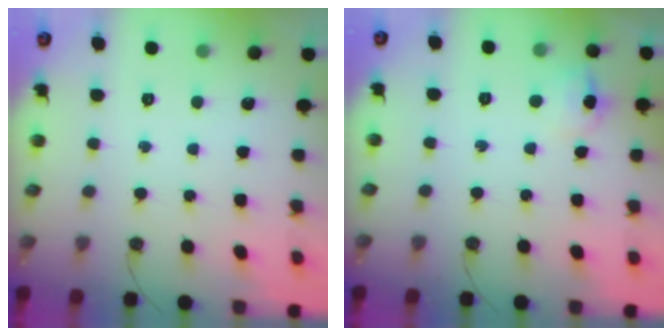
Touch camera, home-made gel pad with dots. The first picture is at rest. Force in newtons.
{"total": 7.7, "press": 7.7, "slide": 0.8}